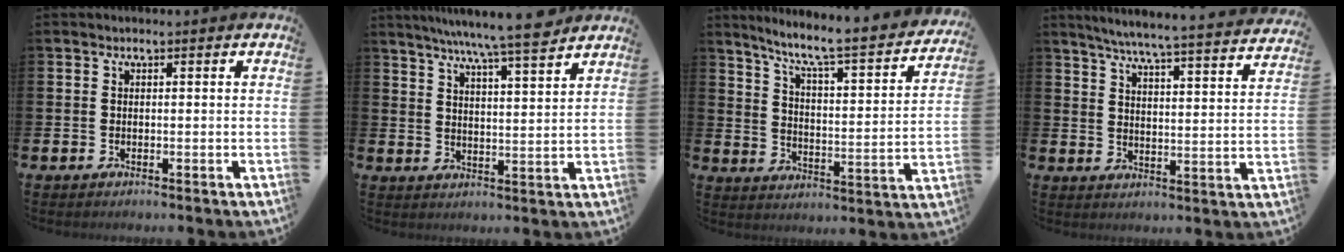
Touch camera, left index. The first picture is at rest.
{"total": 7.8, "force": [7.2, -0.2, 2.9], "torque": [-0.065, -0.041, 0.127]}
{"total": 6.8, "force": [5.8, 0.5, 3.5], "torque": [-0.092, -0.051, 0.089]}
{"total": 5.9, "force": [5.6, -0.4, 2.0], "torque": [-0.055, -0.047, 0.092]}